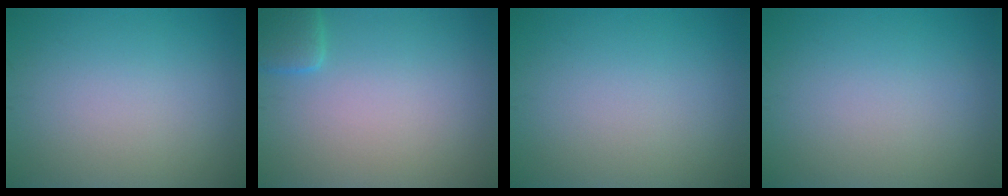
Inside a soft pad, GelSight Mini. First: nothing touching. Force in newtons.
{"total": 2.0, "press": 2.0, "slide": 0.3}
{"total": 0.0}
{"total": 0.0}